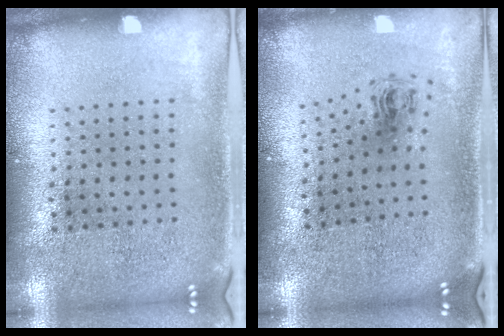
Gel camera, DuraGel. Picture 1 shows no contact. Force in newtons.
{"total": 0.7, "press": 0.4, "slide": 0.6}